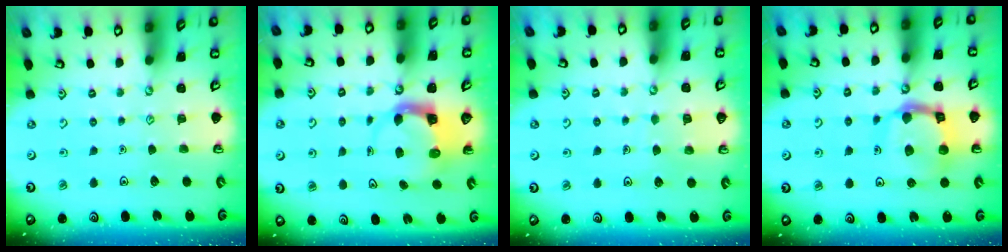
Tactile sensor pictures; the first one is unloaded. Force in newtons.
{"total": 3.7, "press": 3.7, "slide": 0.5}
{"total": 4.3, "press": 4.2, "slide": 0.4}
{"total": 12.4, "press": 12.3, "slide": 1.4}